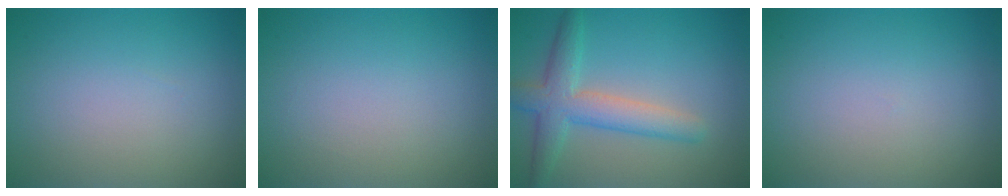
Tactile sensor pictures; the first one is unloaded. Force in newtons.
{"total": 0.0}
{"total": 4.7, "press": 4.7, "slide": 0.1}
{"total": 0.0}